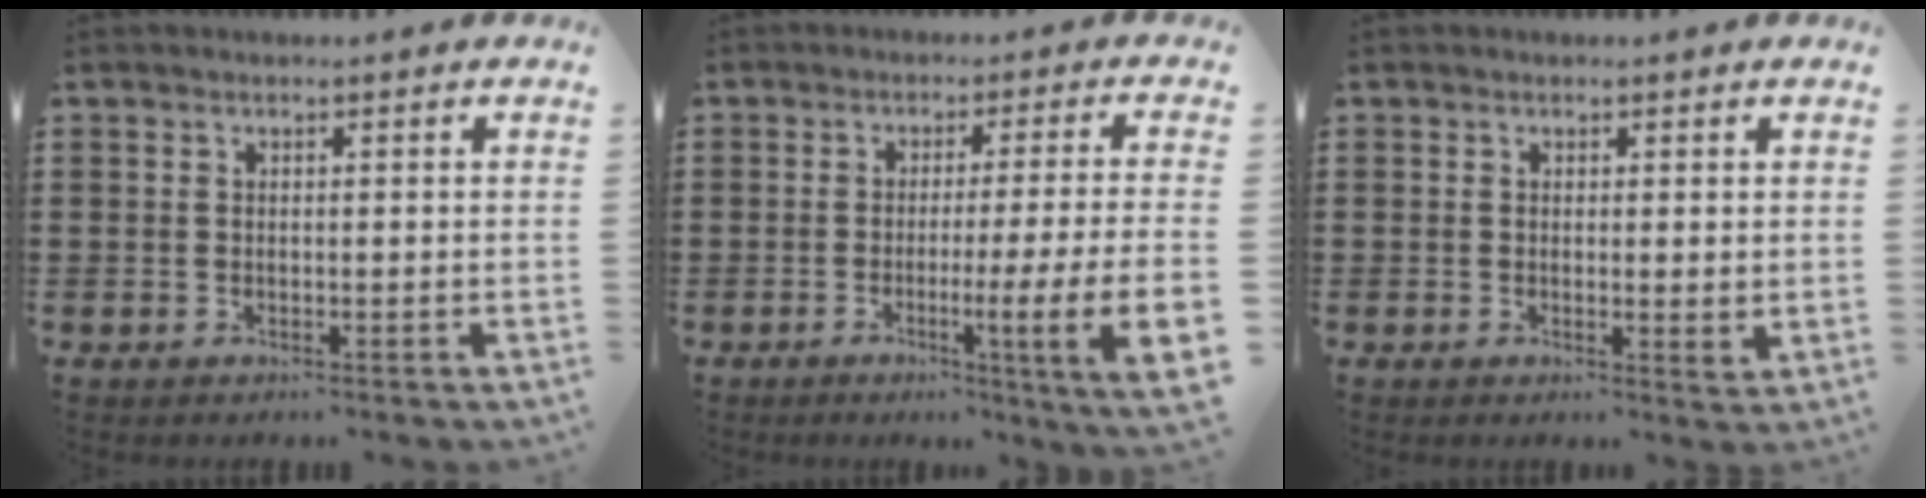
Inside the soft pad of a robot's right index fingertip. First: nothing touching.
{"total": 6.6, "force": [-1.5, -0.5, 6.4], "torque": [-0.108, -0.019, -0.031]}
{"total": 1.2, "force": [0.5, 0.2, 1.1], "torque": [-0.022, 0.001, 0.010]}